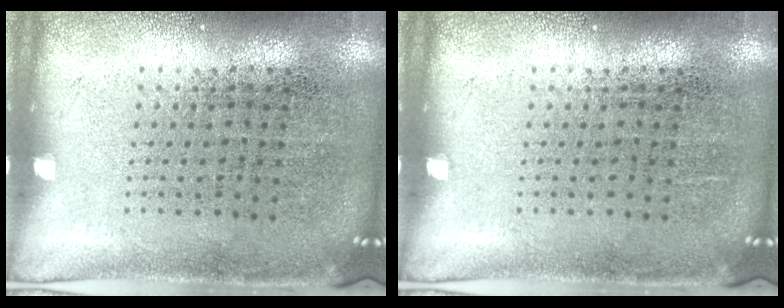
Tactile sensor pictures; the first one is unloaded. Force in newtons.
{"total": 0.0}